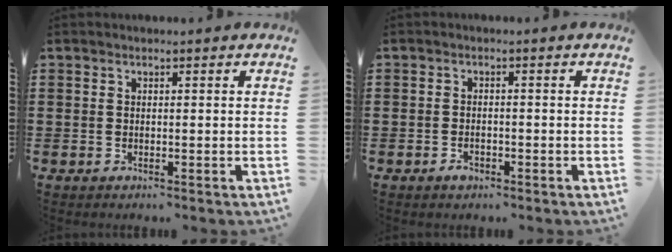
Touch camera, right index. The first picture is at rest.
{"total": 1.5, "force": [-1.0, 0.7, 0.7], "torque": [-0.016, -0.002, -0.020]}